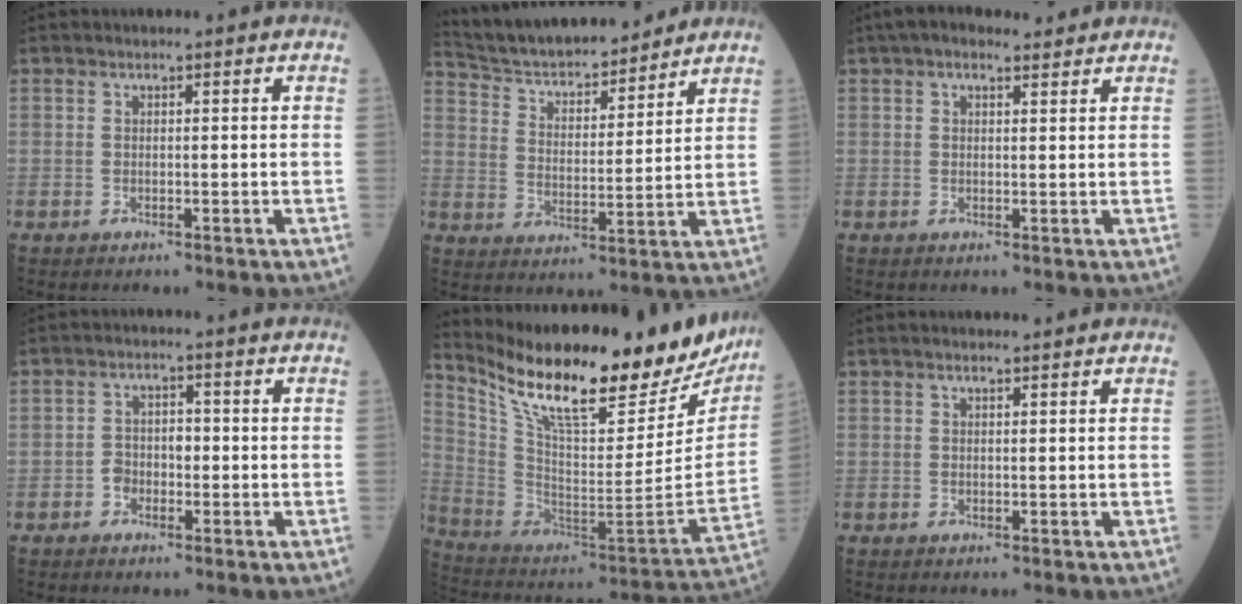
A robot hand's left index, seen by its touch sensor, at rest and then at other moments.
{"total": 16.9, "force": [15.5, 3.3, 6.0], "torque": [-0.101, 0.014, 0.254]}
{"total": 4.7, "force": [3.5, 1.7, 2.5], "torque": [-0.048, 0.032, 0.058]}
{"total": 2.8, "force": [-0.9, 2.2, 1.5], "torque": [-0.026, 0.011, -0.021]}
{"total": 29.7, "force": [23.7, 7.4, 16.2], "torque": [-0.281, -0.040, 0.350]}
{"total": 2.0, "force": [1.8, 0.2, 0.9], "torque": [-0.012, 0.017, 0.028]}